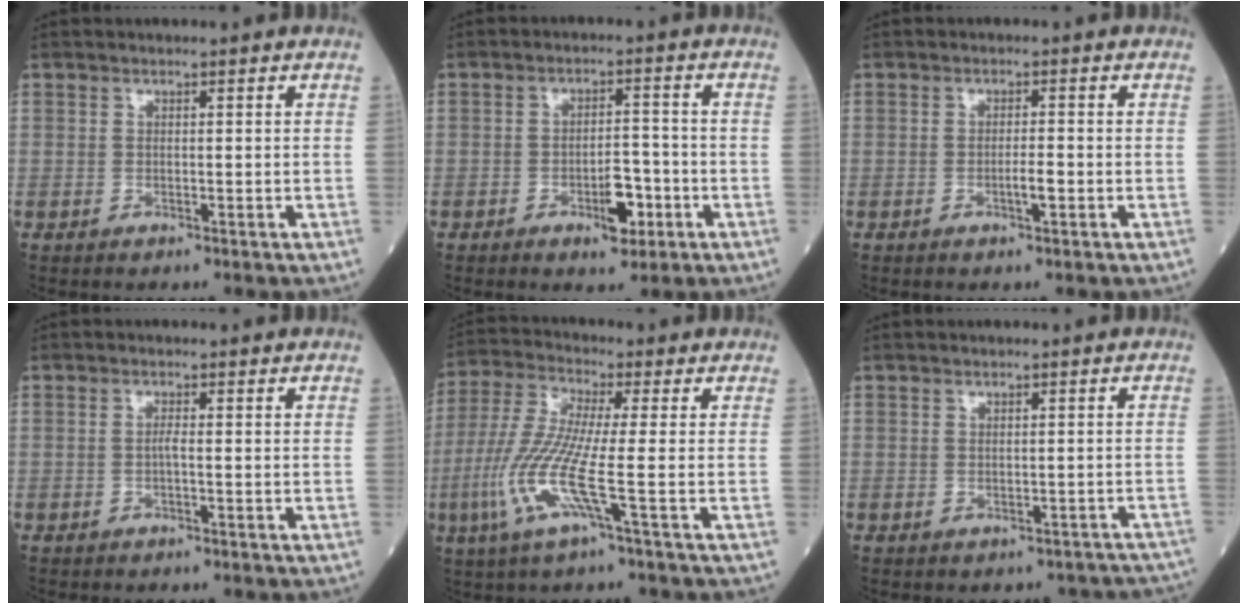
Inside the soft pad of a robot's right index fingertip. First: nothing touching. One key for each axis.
{"total": 5.6, "fx": -2.3, "fy": 2.2, "fz": 4.6, "tx": -0.070, "ty": 0.001, "tz": -0.031}
{"total": 1.9, "fx": -0.7, "fy": 0.2, "fz": 1.8, "tx": -0.032, "ty": -0.001, "tz": -0.013}
{"total": 0.9, "fx": -0.3, "fy": 0.0, "fz": 0.9, "tx": -0.017, "ty": 0.001, "tz": -0.007}
{"total": 10.3, "fx": -3.2, "fy": -0.1, "fz": 9.8, "tx": -0.219, "ty": -0.013, "tz": -0.074}
{"total": 6.8, "fx": -5.8, "fy": 3.4, "fz": 0.8, "tx": 0.003, "ty": 0.025, "tz": -0.054}